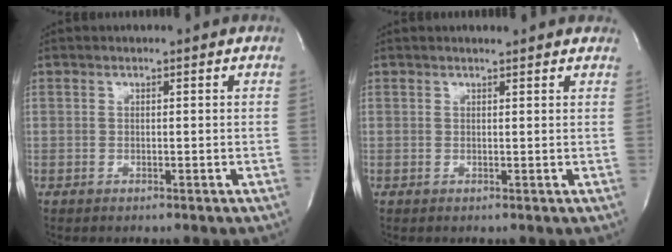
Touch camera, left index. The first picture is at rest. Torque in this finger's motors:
{"motor_torque": [0.18, -0.14, -0.02, 0.02]}